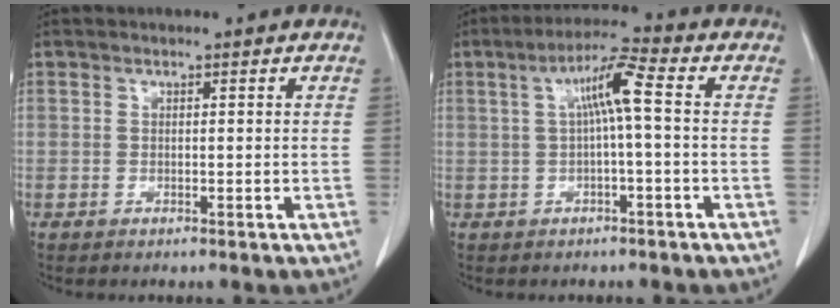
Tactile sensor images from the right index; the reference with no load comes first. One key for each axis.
{"total": 6.2, "fx": 0.7, "fy": 0.1, "fz": 6.2, "tx": -0.110, "ty": 0.021, "tz": 0.012}